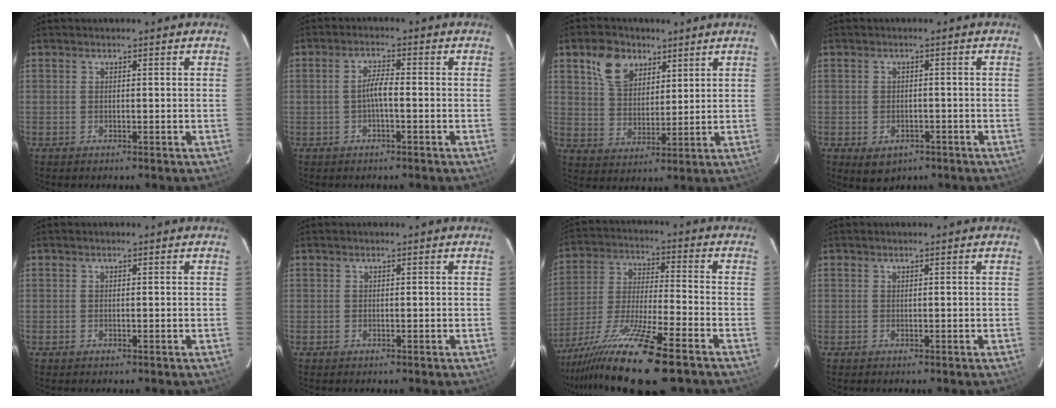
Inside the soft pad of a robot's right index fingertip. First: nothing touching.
{"total": 2.8, "force": [-0.9, 0.4, 2.6], "torque": [-0.052, 0.005, -0.015]}
{"total": 9.2, "force": [5.2, 6.0, 4.6], "torque": [-0.090, 0.023, 0.099]}
{"total": 5.0, "force": [-2.6, 3.6, 2.3], "torque": [-0.045, -0.006, -0.025]}
{"total": 0.0}
{"total": 0.0}
{"total": 18.3, "force": [-13.6, 1.2, 12.3], "torque": [-0.250, -0.045, -0.243]}
{"total": 0.0}